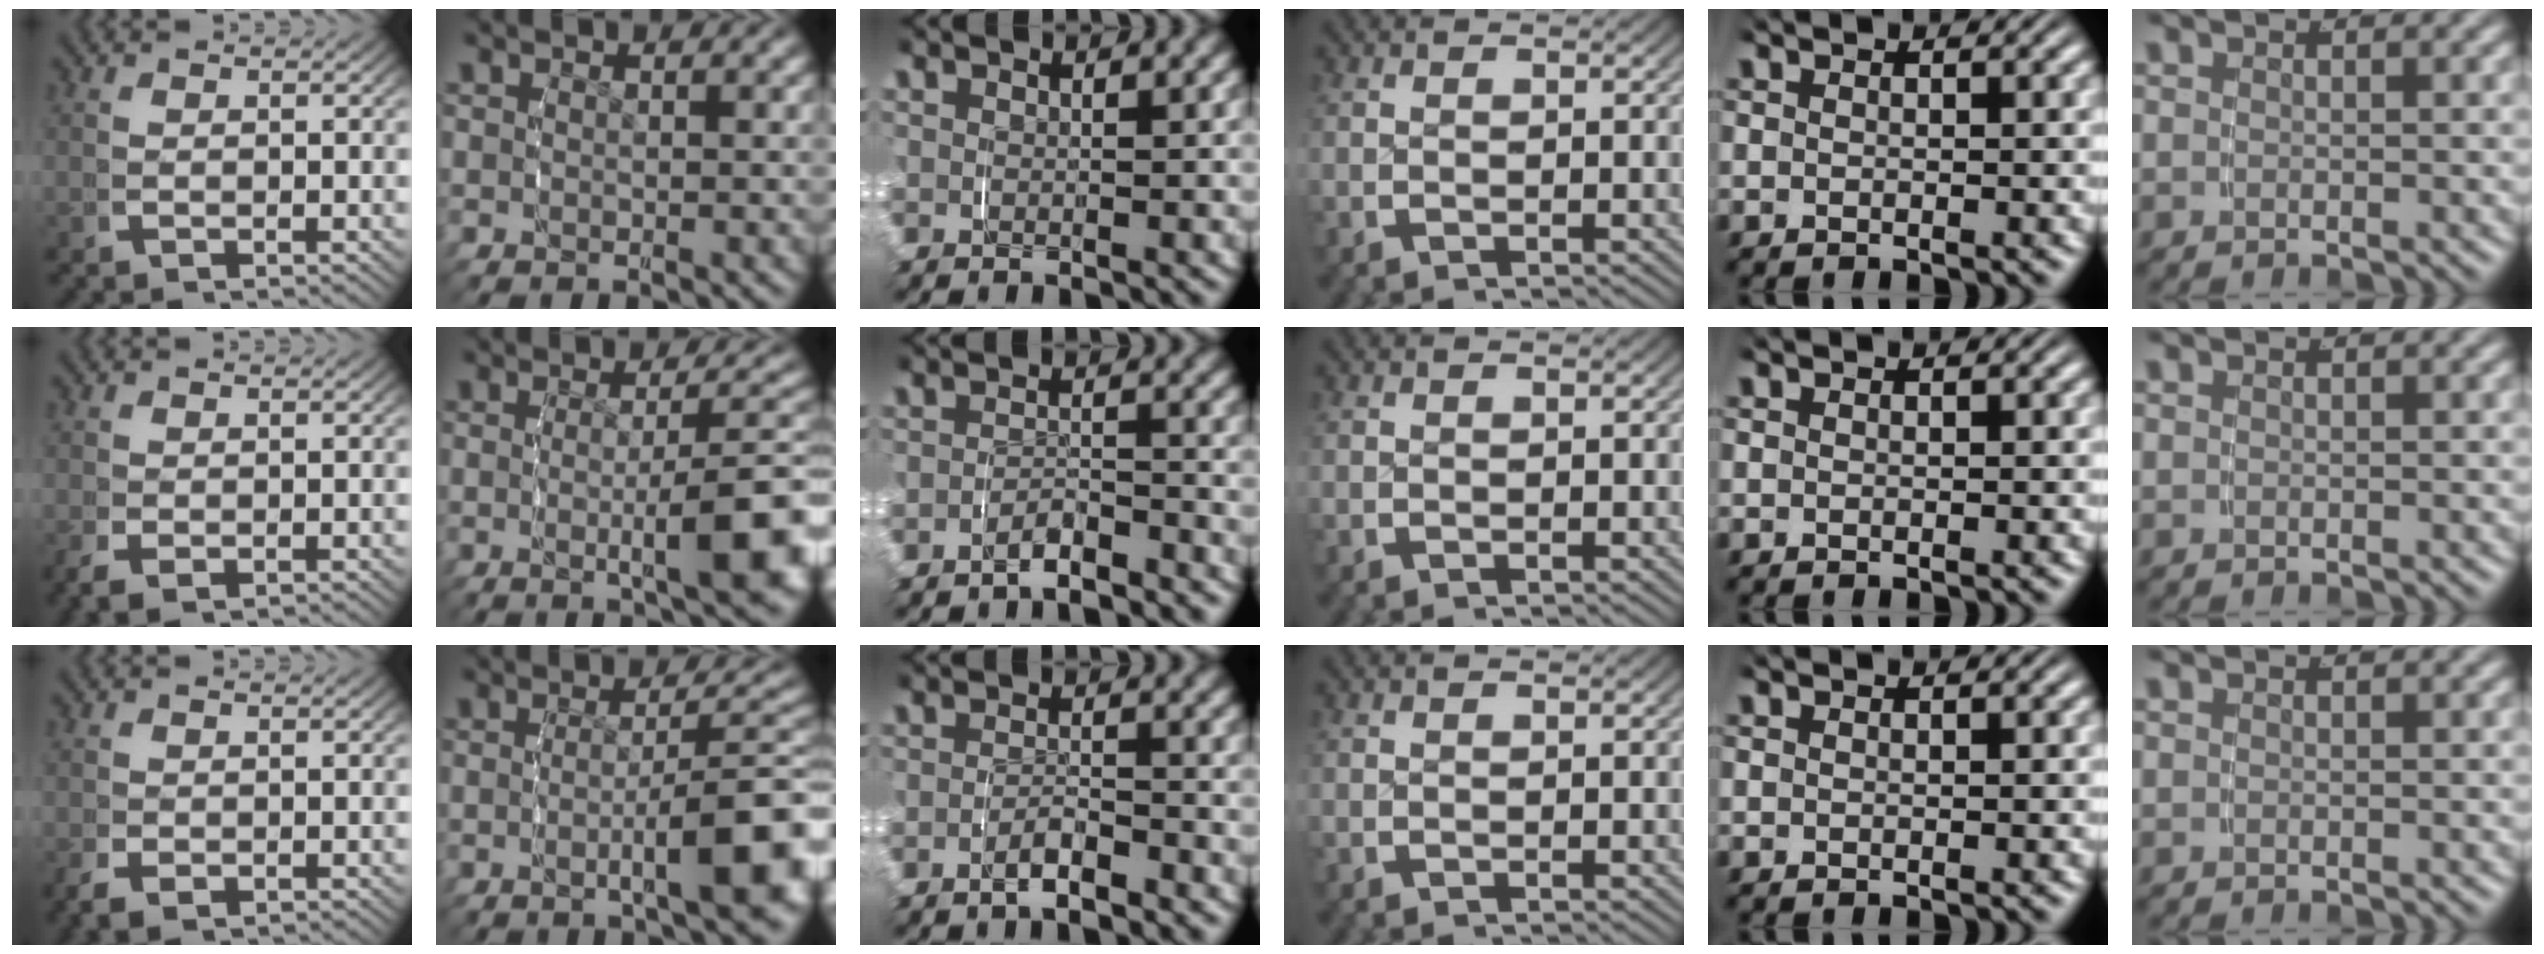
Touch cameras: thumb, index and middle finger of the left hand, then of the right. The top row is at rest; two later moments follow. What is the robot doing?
{"motion": "grasp_and_lifting", "object": "toothpaste"}